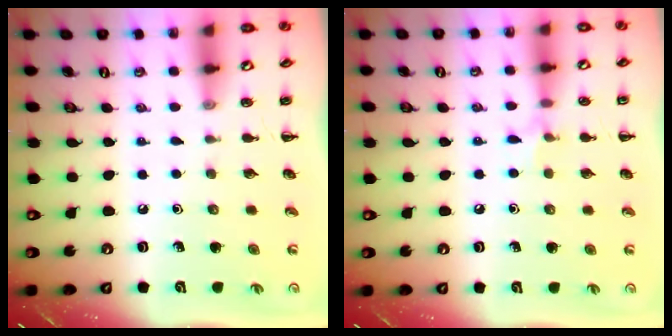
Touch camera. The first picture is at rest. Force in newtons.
{"total": 5.7, "press": 5.4, "slide": 1.9}